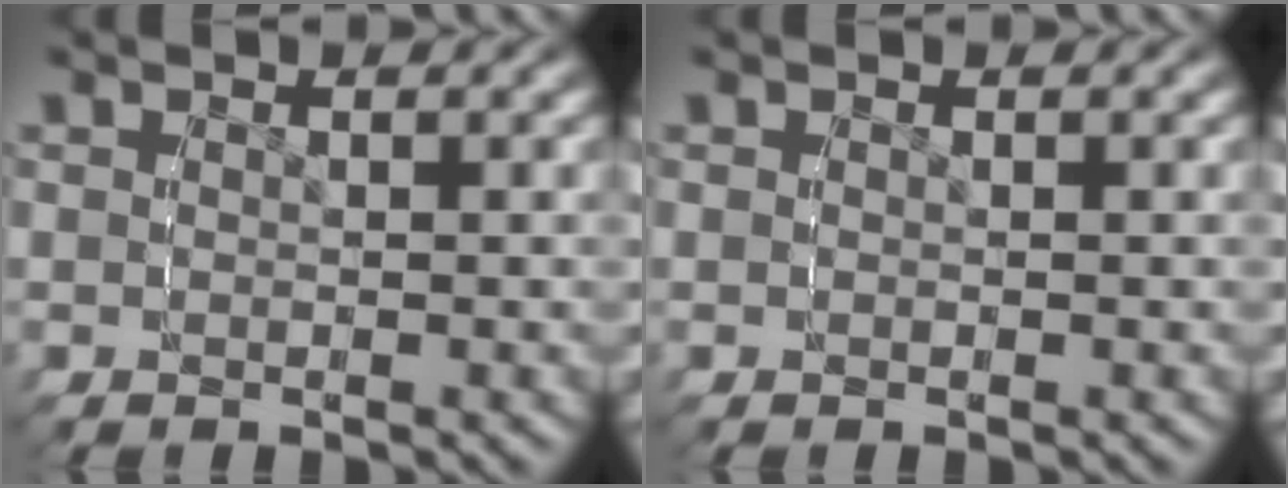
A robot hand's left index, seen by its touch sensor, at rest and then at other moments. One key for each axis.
{"total": 0.0}